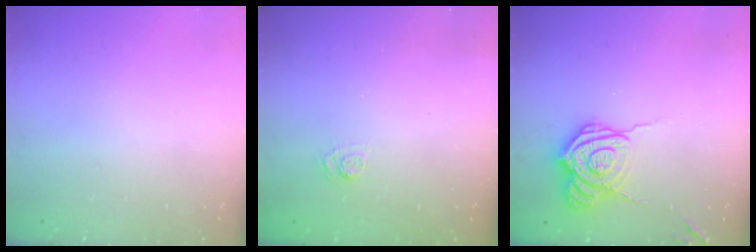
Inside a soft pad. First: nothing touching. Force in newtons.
{"total": 2.4, "press": 2.0, "slide": 1.3}
{"total": 13.6, "press": 13.6, "slide": 1.1}